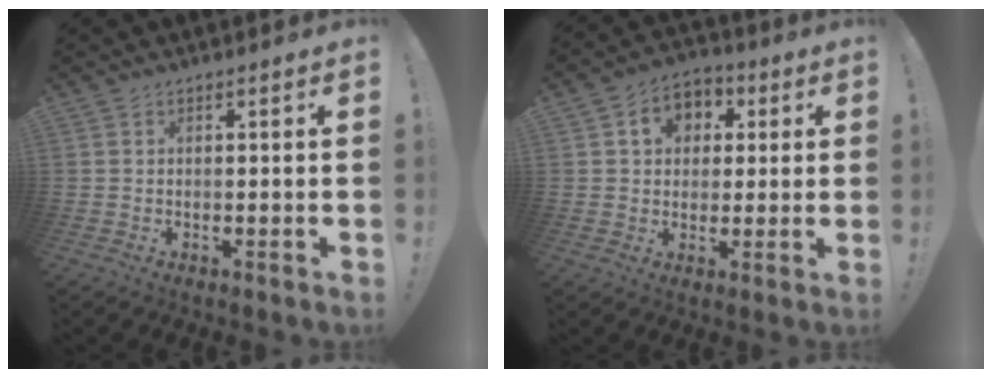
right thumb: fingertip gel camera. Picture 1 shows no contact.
{"total": 8.3, "force": [2.1, 7.2, 3.5], "torque": [-0.043, -0.001, 0.043]}